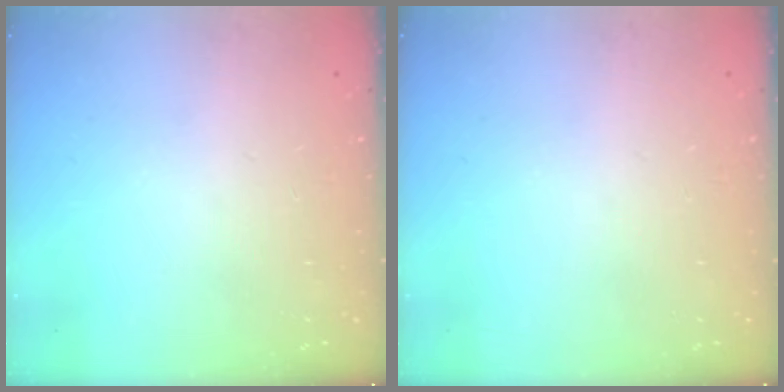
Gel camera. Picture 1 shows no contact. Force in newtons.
{"total": 0.0}